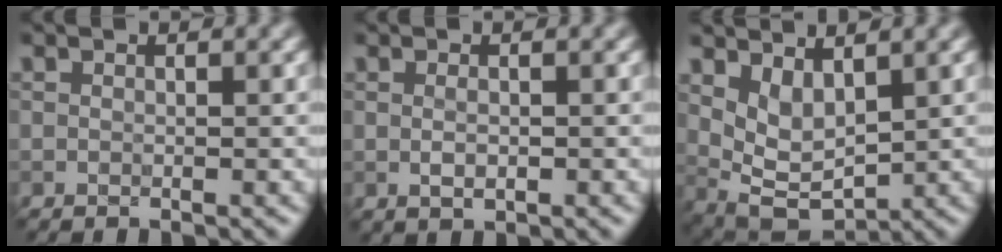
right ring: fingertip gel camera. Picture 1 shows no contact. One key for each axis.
{"total": 1.1, "fx": -0.1, "fy": 0.6, "fz": 0.9, "tx": -0.021, "ty": 0.000, "tz": -0.001}
{"total": 3.5, "fx": 1.7, "fy": 1.9, "fz": 2.4, "tx": -0.058, "ty": -0.013, "tz": 0.040}